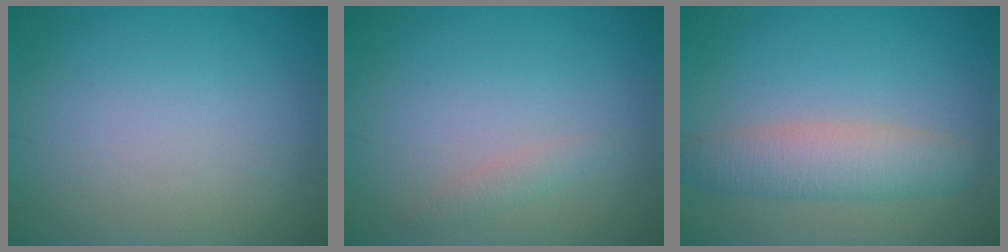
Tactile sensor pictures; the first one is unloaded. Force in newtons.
{"total": 1.0, "press": 1.0, "slide": 0.0}
{"total": 4.0, "press": 4.0, "slide": 0.1}